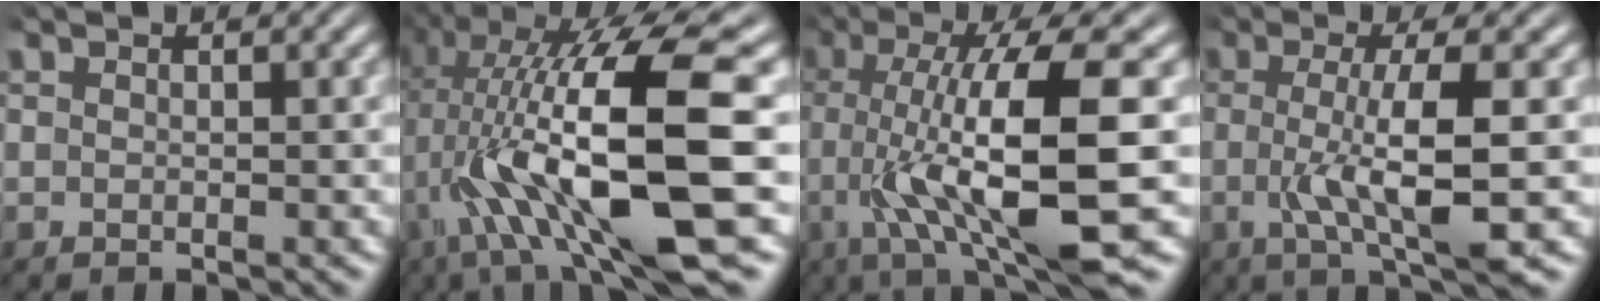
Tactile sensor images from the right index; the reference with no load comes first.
{"total": 13.8, "force": [0.4, 5.4, 12.7], "torque": [-0.213, 0.006, 0.004]}
{"total": 11.1, "force": [-0.6, 3.5, 10.5], "torque": [-0.184, -0.014, -0.003]}
{"total": 6.5, "force": [-0.5, 1.2, 6.4], "torque": [-0.114, -0.011, -0.006]}